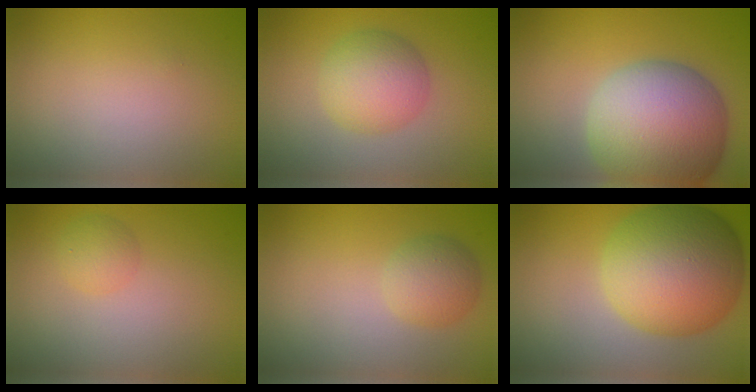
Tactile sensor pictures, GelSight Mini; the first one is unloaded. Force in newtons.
{"total": 4.7, "press": 4.7, "slide": 0.1}
{"total": 12.3, "press": 12.2, "slide": 1.1}
{"total": 1.6, "press": 1.5, "slide": 0.1}
{"total": 2.6, "press": 2.6, "slide": 0.1}
{"total": 12.2, "press": 12.2, "slide": 0.2}